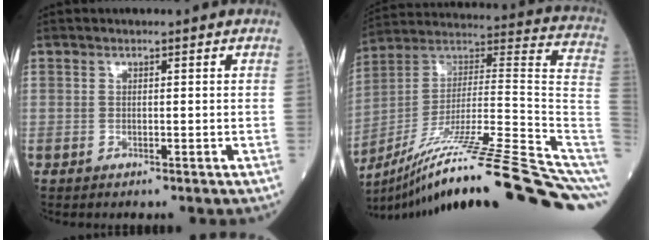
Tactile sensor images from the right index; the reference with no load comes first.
{"total": 29.6, "force": [-20.6, -0.5, 21.2], "torque": [-0.241, 0.018, -0.333]}